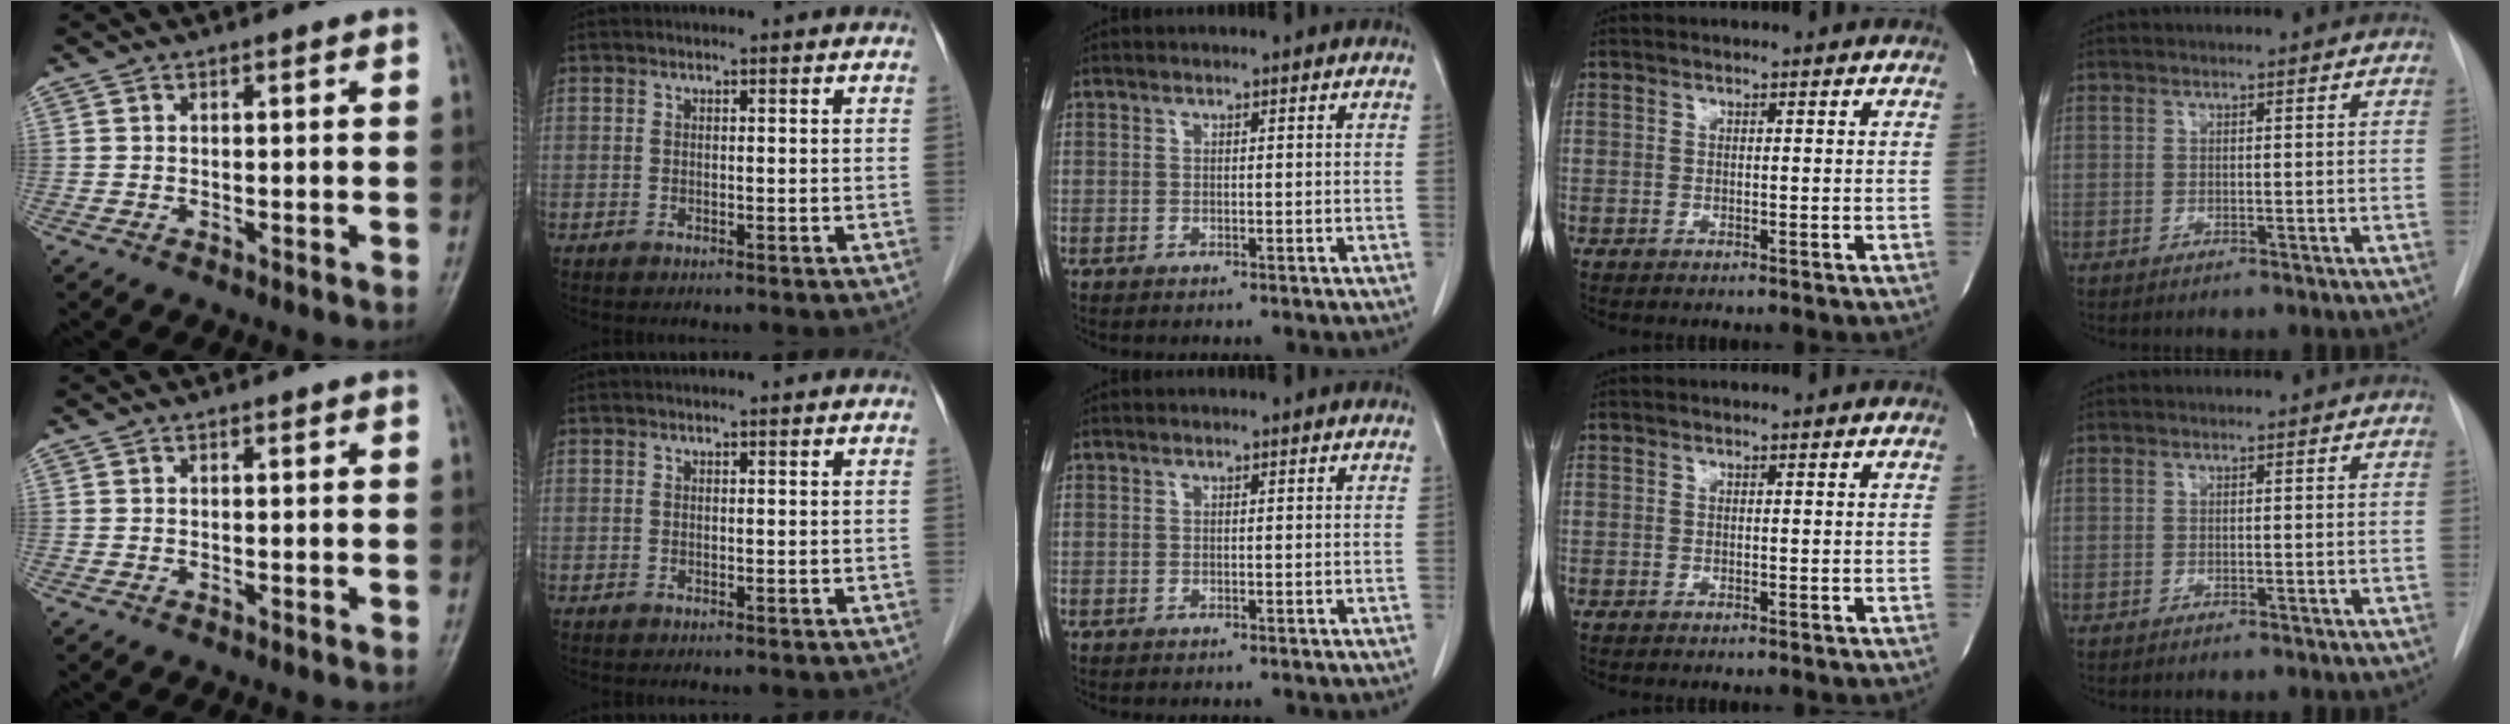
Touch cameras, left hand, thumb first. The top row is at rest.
{}